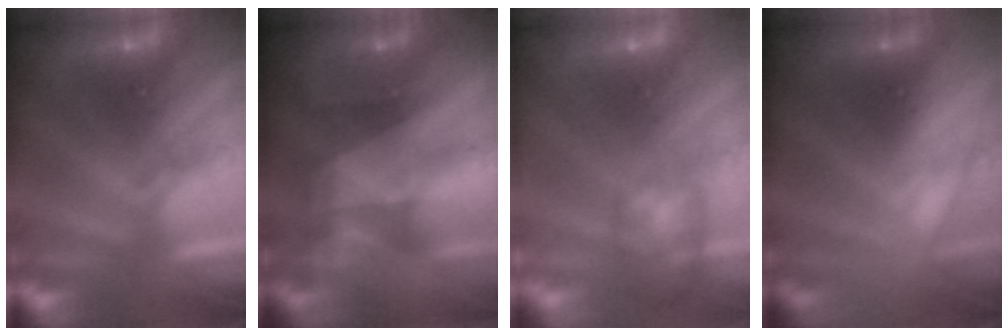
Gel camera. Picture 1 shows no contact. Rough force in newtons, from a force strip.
{"total": 4.6}
{"total": 7.2}
{"total": 2.8}